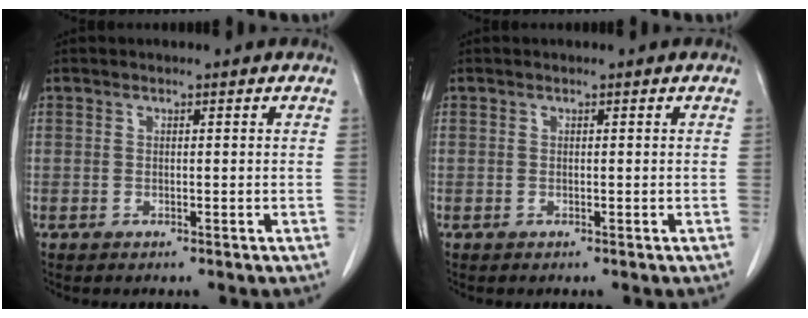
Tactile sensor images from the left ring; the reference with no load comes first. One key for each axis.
{"total": 0.0}